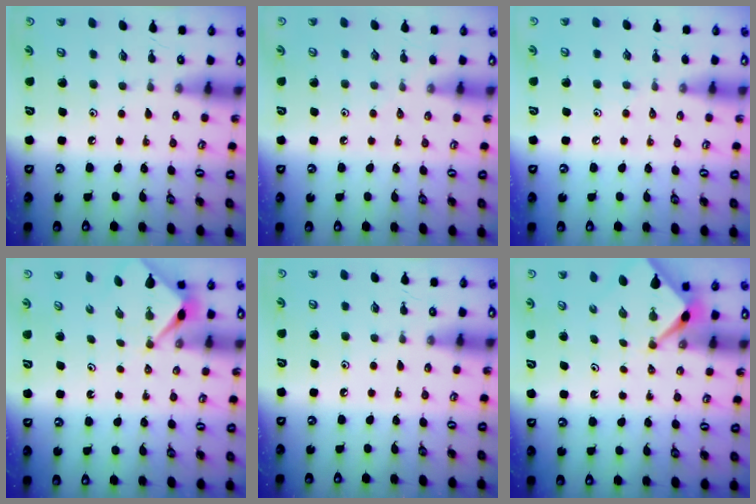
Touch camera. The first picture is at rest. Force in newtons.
{"total": 2.6, "press": 2.6, "slide": 0.4}
{"total": 4.3, "press": 4.3, "slide": 0.6}
{"total": 3.1, "press": 3.1, "slide": 0.3}
{"total": 0.0}
{"total": 2.4, "press": 2.4, "slide": 0.3}